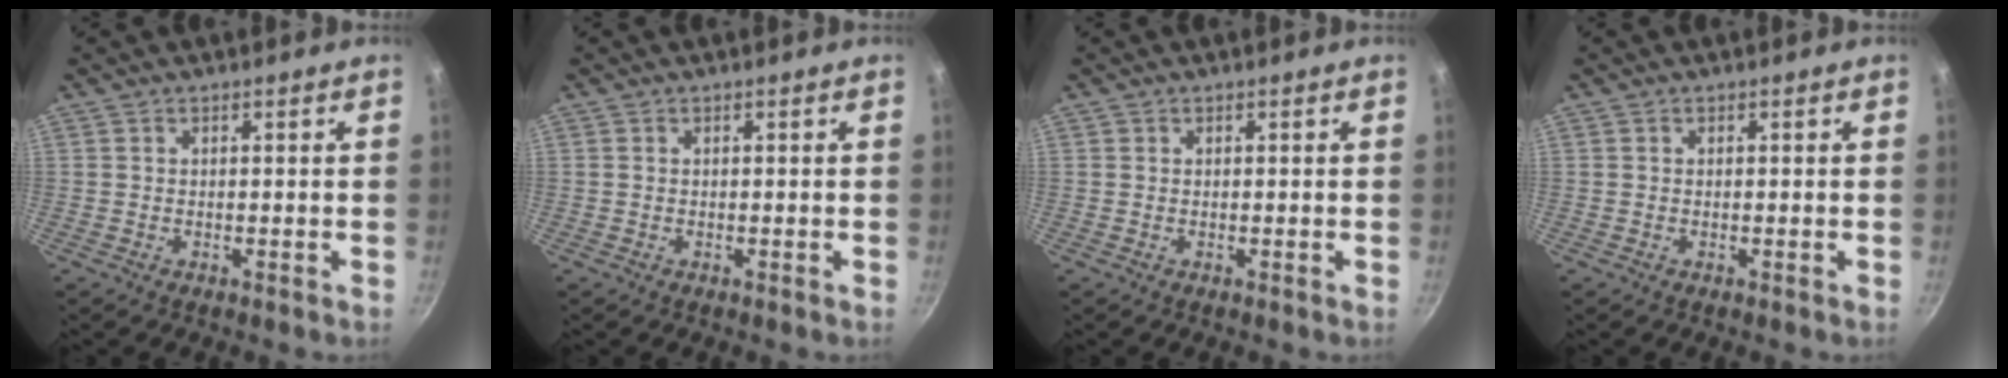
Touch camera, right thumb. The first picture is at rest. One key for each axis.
{"total": 0.0}
{"total": 0.0}
{"total": 0.0}